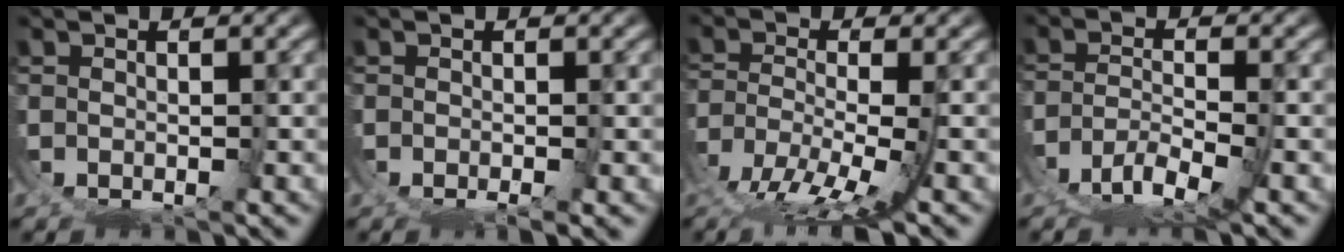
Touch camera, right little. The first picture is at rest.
{"total": 1.1, "force": [-0.7, 0.0, 0.9], "torque": [-0.002, 0.003, -0.015]}
{"total": 5.5, "force": [-3.2, 1.4, 4.3], "torque": [-0.080, -0.028, -0.040]}
{"total": 4.8, "force": [-2.8, 1.4, 3.6], "torque": [-0.049, -0.011, -0.043]}